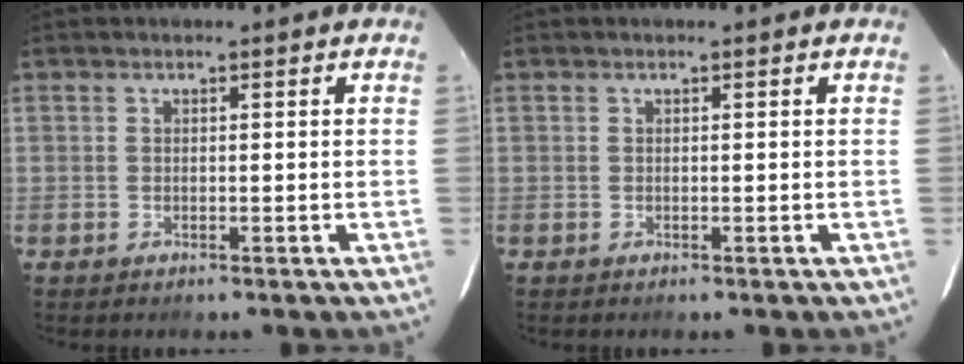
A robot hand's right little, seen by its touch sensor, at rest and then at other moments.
{"total": 0.0}